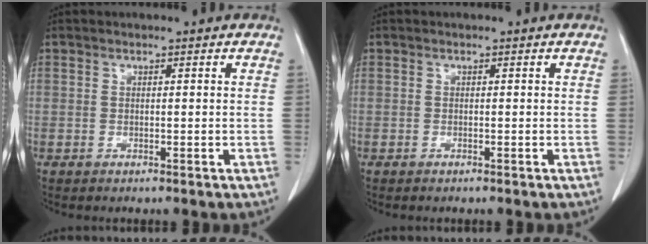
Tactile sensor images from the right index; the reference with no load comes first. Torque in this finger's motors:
{"motor_torque": [0.02, -0.01, 0.00, 0.01]}